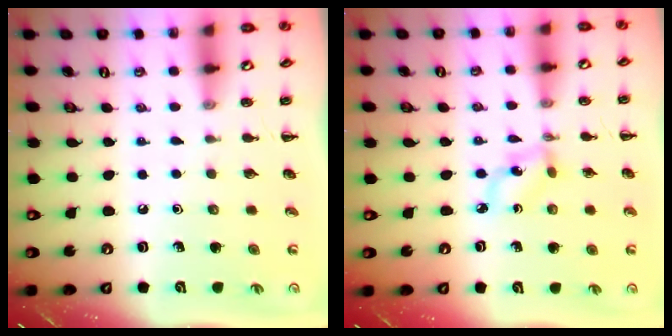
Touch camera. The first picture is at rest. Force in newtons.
{"total": 2.8, "press": 2.7, "slide": 0.8}